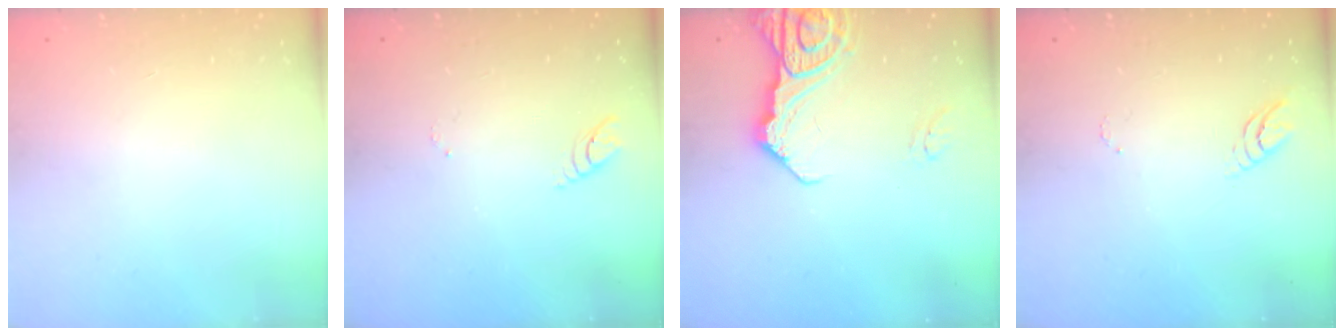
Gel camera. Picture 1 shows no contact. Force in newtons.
{"total": 3.0, "press": 3.0, "slide": 0.3}
{"total": 13.4, "press": 13.3, "slide": 1.5}
{"total": 3.5, "press": 3.4, "slide": 0.3}